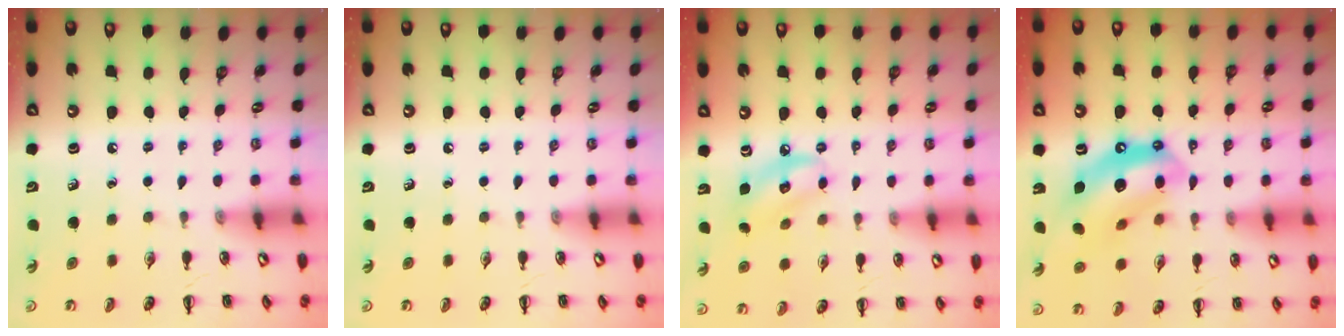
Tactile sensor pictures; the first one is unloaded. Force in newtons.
{"total": 0.0}
{"total": 8.4, "press": 8.3, "slide": 0.6}
{"total": 16.0, "press": 15.5, "slide": 4.2}